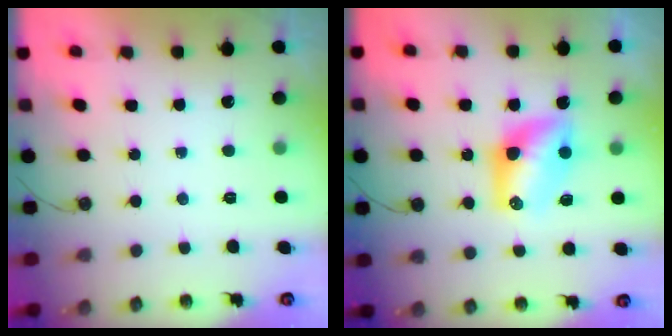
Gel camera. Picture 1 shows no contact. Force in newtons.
{"total": 10.9, "press": 10.0, "slide": 4.3}